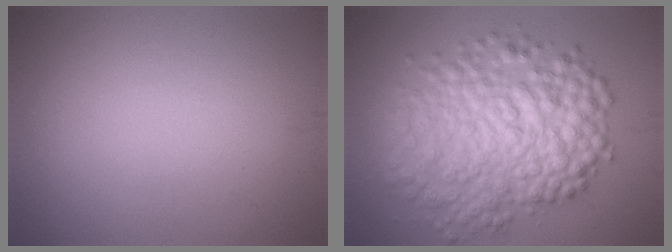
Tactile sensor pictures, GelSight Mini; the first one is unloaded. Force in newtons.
{"total": 8.5, "press": 8.5, "slide": 0.1}